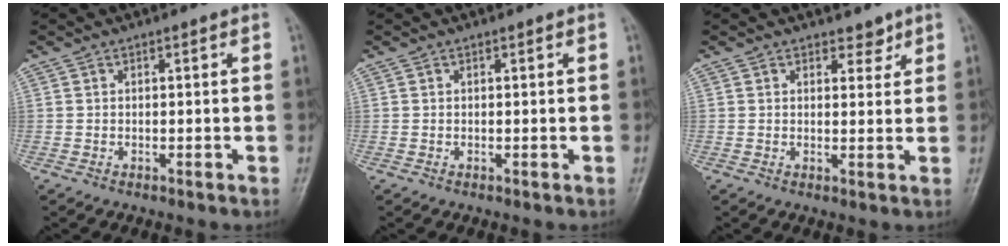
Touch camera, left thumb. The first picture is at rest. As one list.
[{"total": 0.0}, {"total": 2.6, "force": [2.0, 1.6, 0.7], "torque": [0.009, -0.013, 0.026]}]